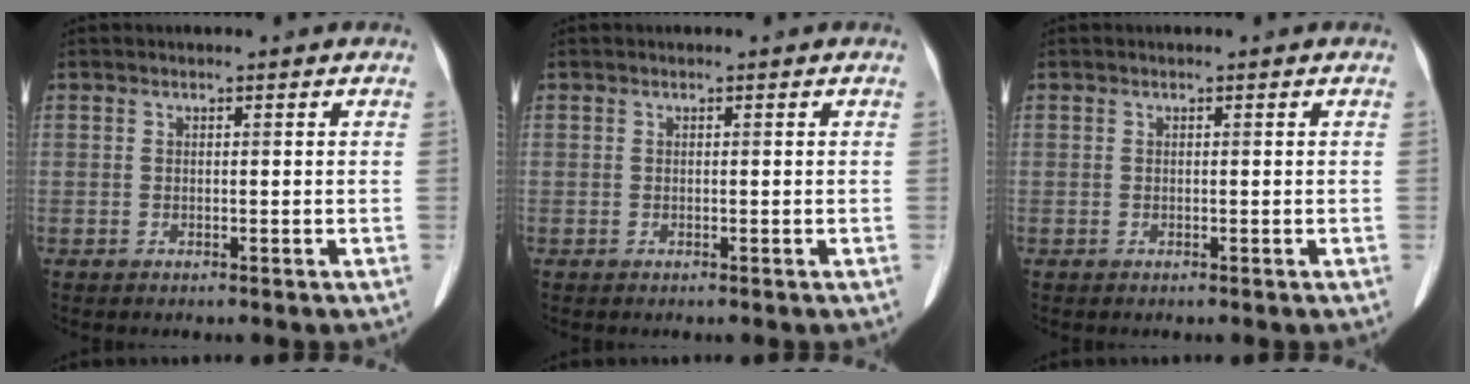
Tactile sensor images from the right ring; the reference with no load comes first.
{"total": 0.0}
{"total": 0.0}